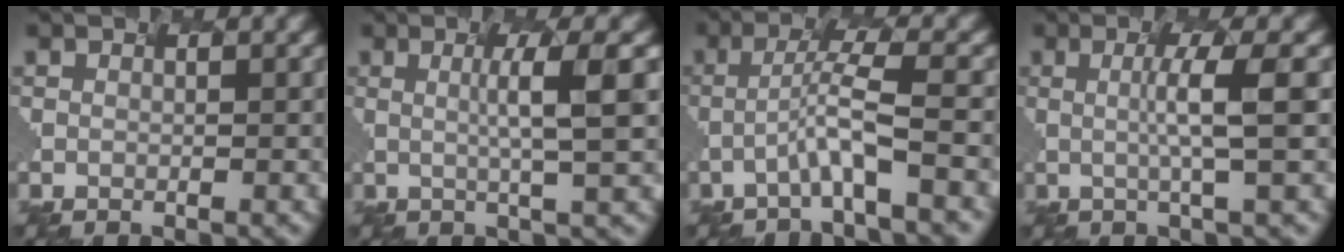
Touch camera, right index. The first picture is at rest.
{"total": 3.5, "force": [0.0, -0.1, 3.5], "torque": [-0.065, 0.007, 0.011]}
{"total": 3.6, "force": [-2.2, -0.4, 2.8], "torque": [-0.062, 0.018, -0.040]}
{"total": 2.9, "force": [-0.4, -0.2, 2.9], "torque": [-0.060, 0.005, 0.003]}